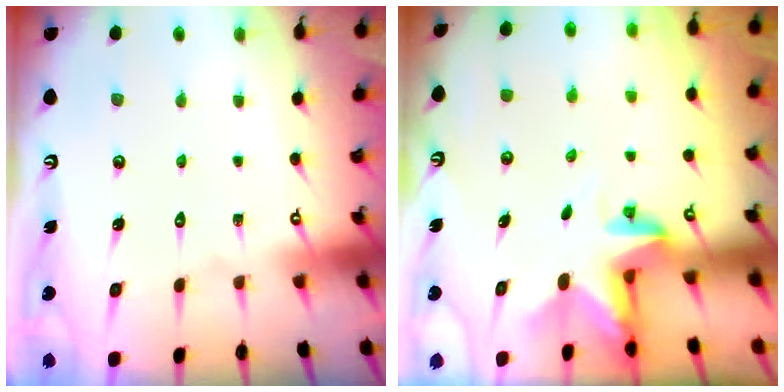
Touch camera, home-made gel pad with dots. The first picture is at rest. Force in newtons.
{"total": 3.0, "press": 3.0, "slide": 0.3}